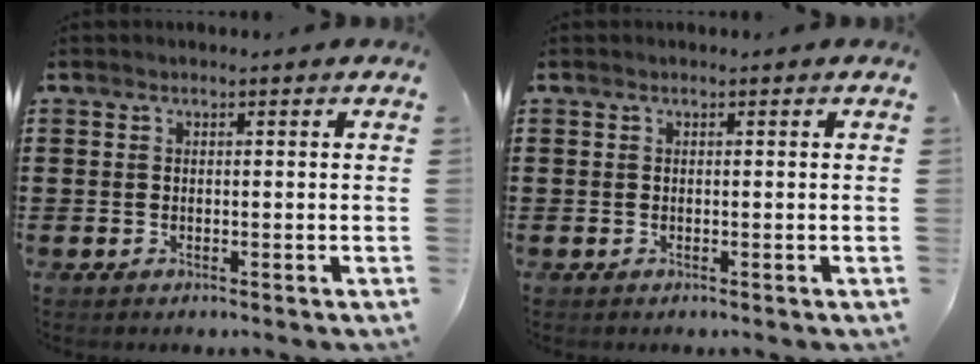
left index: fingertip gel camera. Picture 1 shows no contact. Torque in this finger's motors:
{"motor_torque": [0.00, 0.00, 0.00, -0.01]}